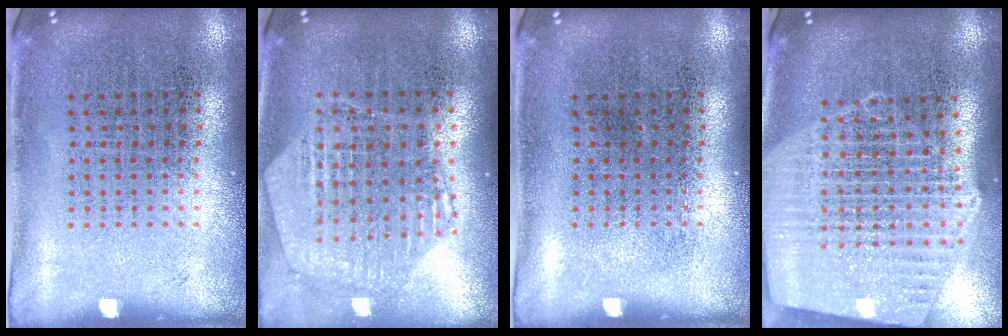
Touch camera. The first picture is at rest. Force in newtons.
{"total": 1.1, "press": 1.1, "slide": 0.2}
{"total": 0.0}
{"total": 2.7, "press": 2.3, "slide": 1.5}